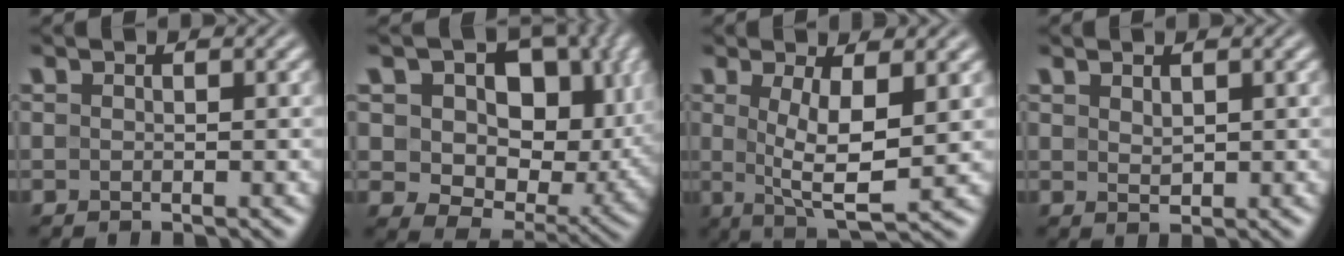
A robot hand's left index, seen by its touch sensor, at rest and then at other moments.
{"total": 11.7, "force": [3.0, 8.4, 7.6], "torque": [-0.123, -0.008, 0.048]}
{"total": 5.5, "force": [0.7, 1.6, 5.2], "torque": [-0.094, -0.009, 0.017]}
{"total": 1.2, "force": [0.8, 0.5, 0.6], "torque": [-0.015, -0.002, 0.021]}